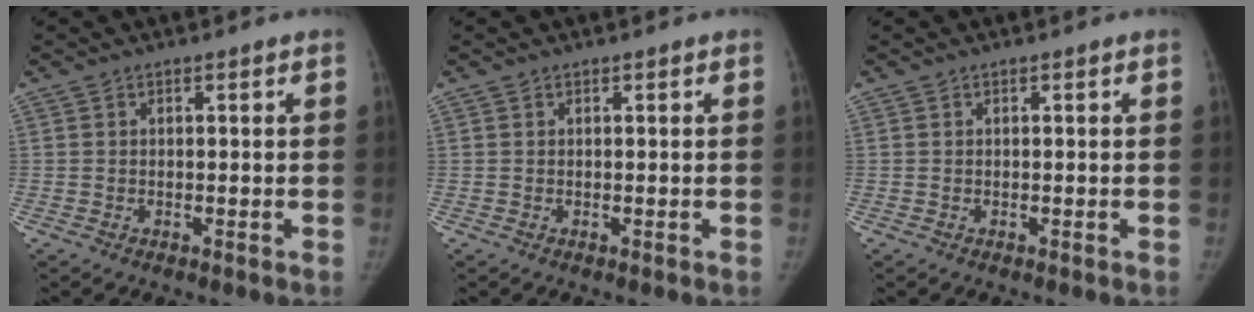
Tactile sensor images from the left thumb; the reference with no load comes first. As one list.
[{"total": 0.0}, {"total": 0.0}]